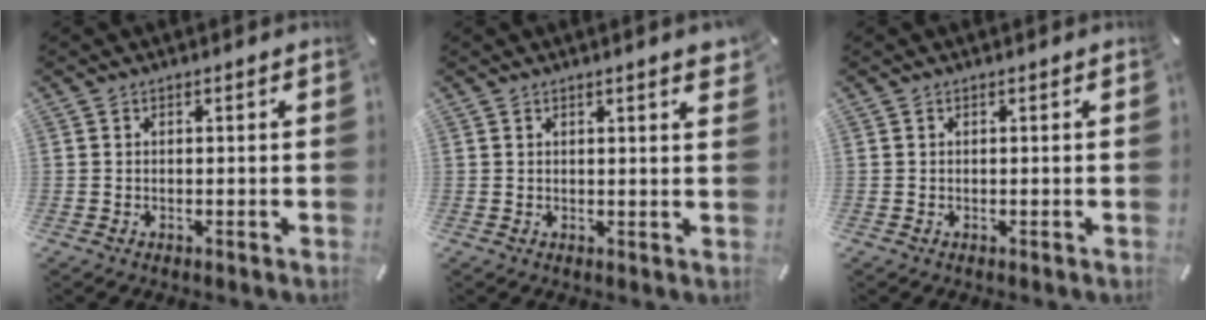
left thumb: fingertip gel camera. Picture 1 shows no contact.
{"total": 2.5, "force": [1.4, 0.2, 2.0], "torque": [-0.041, 0.001, 0.025]}
{"total": 0.0}